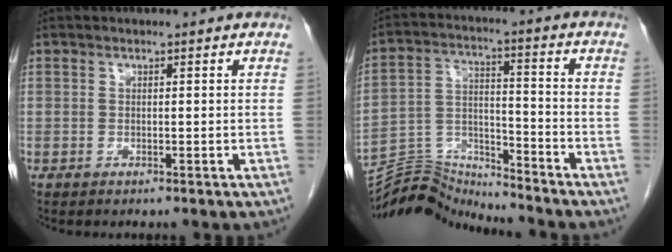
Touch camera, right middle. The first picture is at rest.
{"total": 10.7, "force": [-10.6, -0.7, -0.9], "torque": [0.012, 0.039, -0.194]}